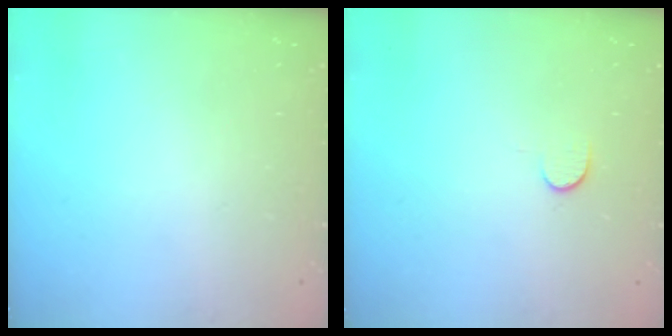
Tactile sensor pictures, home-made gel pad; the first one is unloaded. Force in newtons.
{"total": 5.4, "press": 5.4, "slide": 0.6}